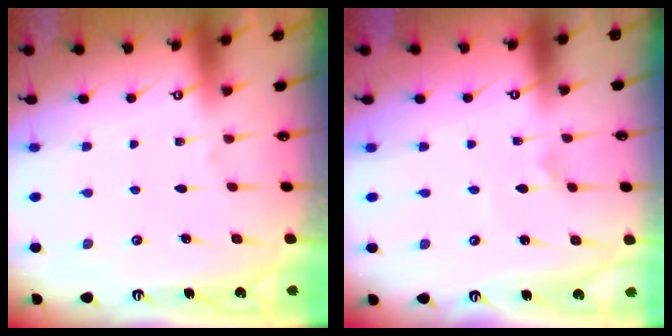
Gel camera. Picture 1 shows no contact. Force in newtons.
{"total": 1.3, "press": 1.3, "slide": 0.3}